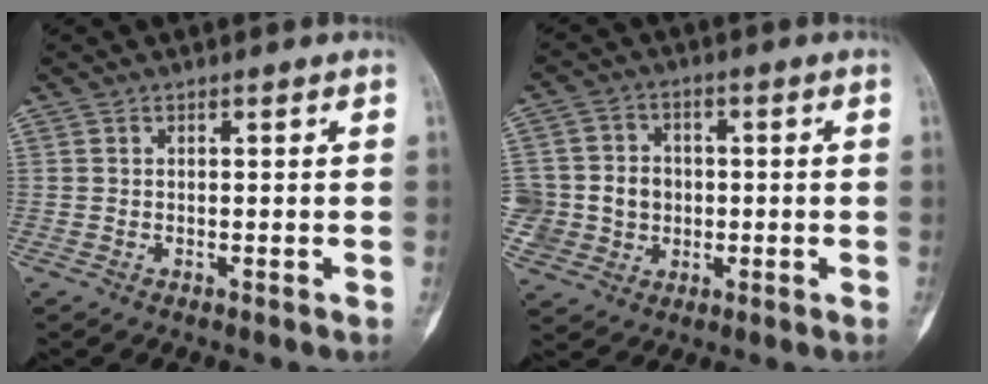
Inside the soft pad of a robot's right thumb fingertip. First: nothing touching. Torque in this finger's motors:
{"motor_torque": [1.42, 1.26, 0.75, -0.61, 0.09]}